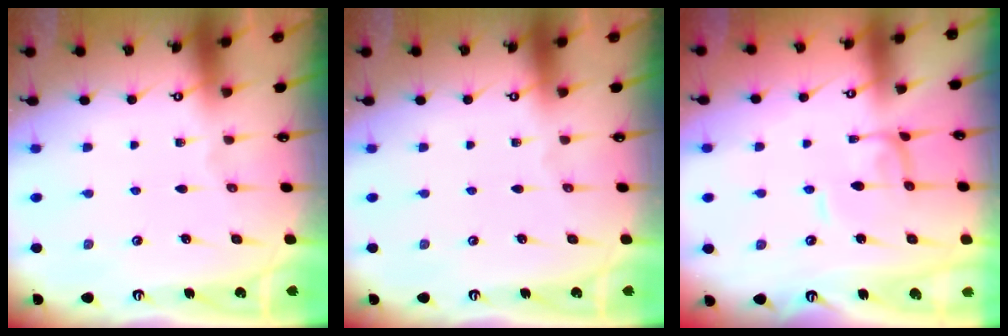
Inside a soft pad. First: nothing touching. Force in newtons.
{"total": 0.0}
{"total": 1.4, "press": 1.4, "slide": 0.1}